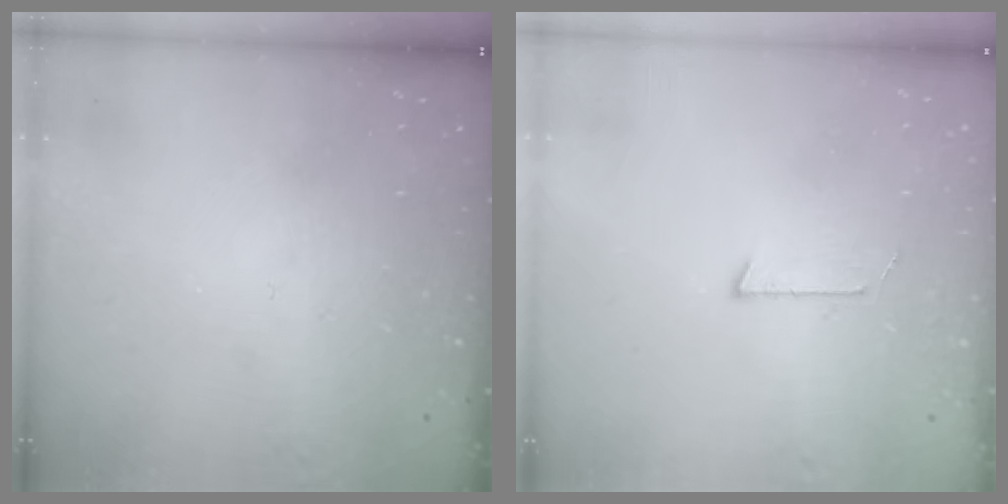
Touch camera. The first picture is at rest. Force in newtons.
{"total": 2.7, "press": 2.7, "slide": 0.2}